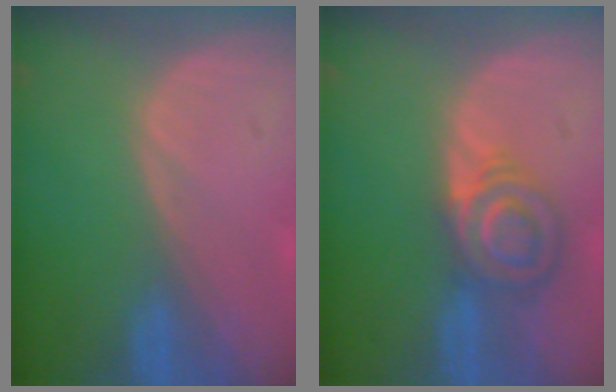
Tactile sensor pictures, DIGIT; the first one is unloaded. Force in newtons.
{"total": 6.0, "press": 6.0, "slide": 0.9}